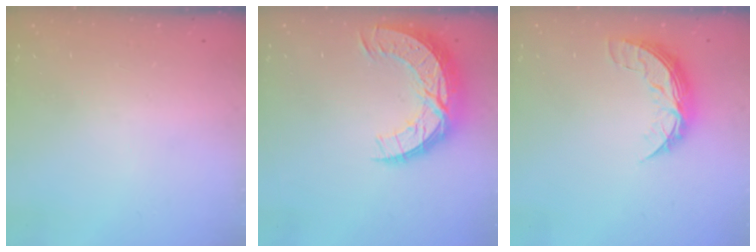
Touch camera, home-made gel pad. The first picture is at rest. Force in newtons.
{"total": 12.6, "press": 12.6, "slide": 0.8}
{"total": 8.8, "press": 8.8, "slide": 0.2}